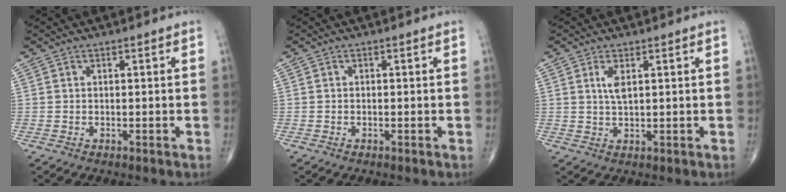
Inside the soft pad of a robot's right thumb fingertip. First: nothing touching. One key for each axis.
{"total": 0.0}
{"total": 2.9, "fx": 1.0, "fy": 1.0, "fz": 2.5, "tx": -0.051, "ty": -0.005, "tz": 0.023}